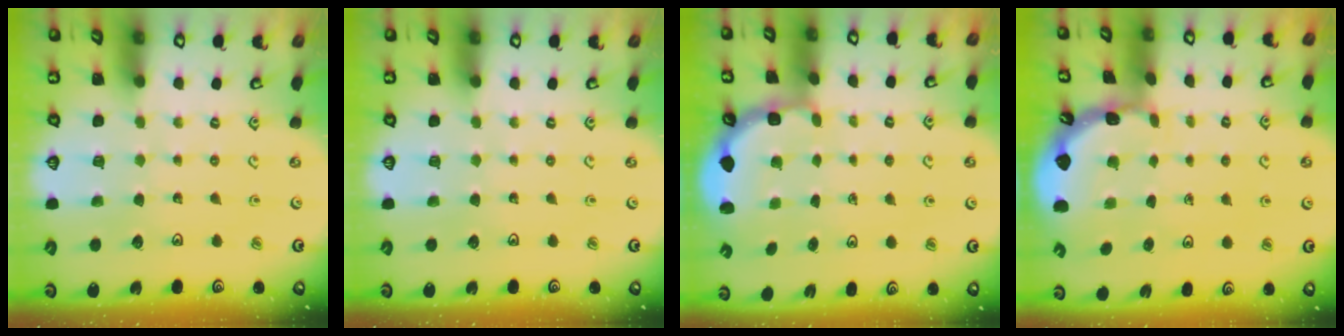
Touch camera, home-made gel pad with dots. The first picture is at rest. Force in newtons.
{"total": 0.0}
{"total": 2.7, "press": 2.3, "slide": 1.4}
{"total": 1.7, "press": 1.6, "slide": 0.1}